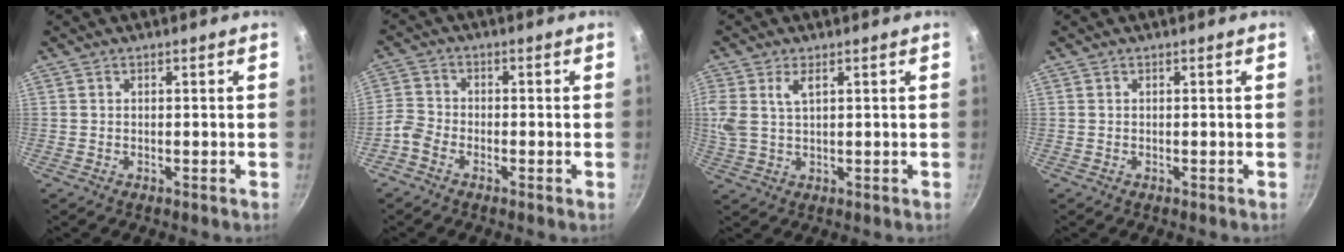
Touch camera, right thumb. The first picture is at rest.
{"total": 3.3, "force": [-2.3, 1.9, 1.4], "torque": [-0.035, 0.021, -0.059]}
{"total": 7.2, "force": [2.8, 3.7, 5.5], "torque": [-0.112, 0.004, 0.057]}
{"total": 0.0}